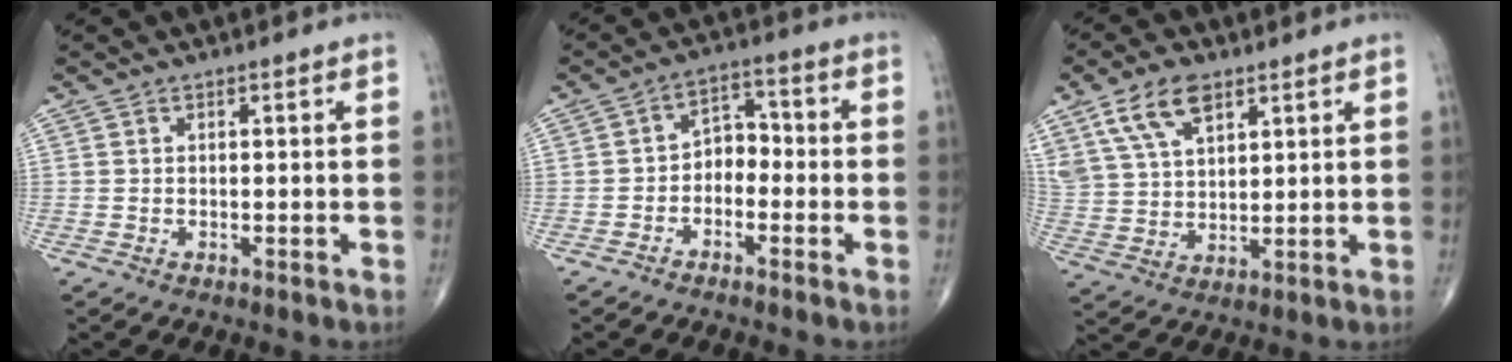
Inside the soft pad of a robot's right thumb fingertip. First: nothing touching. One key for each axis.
{"total": 5.1, "fx": -1.9, "fy": 3.6, "fz": 3.1, "tx": -0.029, "ty": 0.034, "tz": -0.046}
{"total": 10.2, "fx": 5.9, "fy": 5.3, "fz": 6.4, "tx": -0.117, "ty": -0.013, "tz": 0.121}